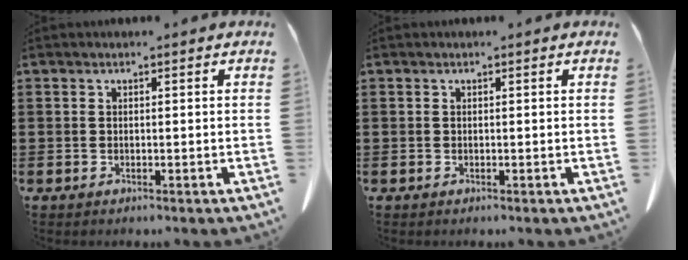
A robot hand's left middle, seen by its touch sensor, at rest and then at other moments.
{"total": 0.0}